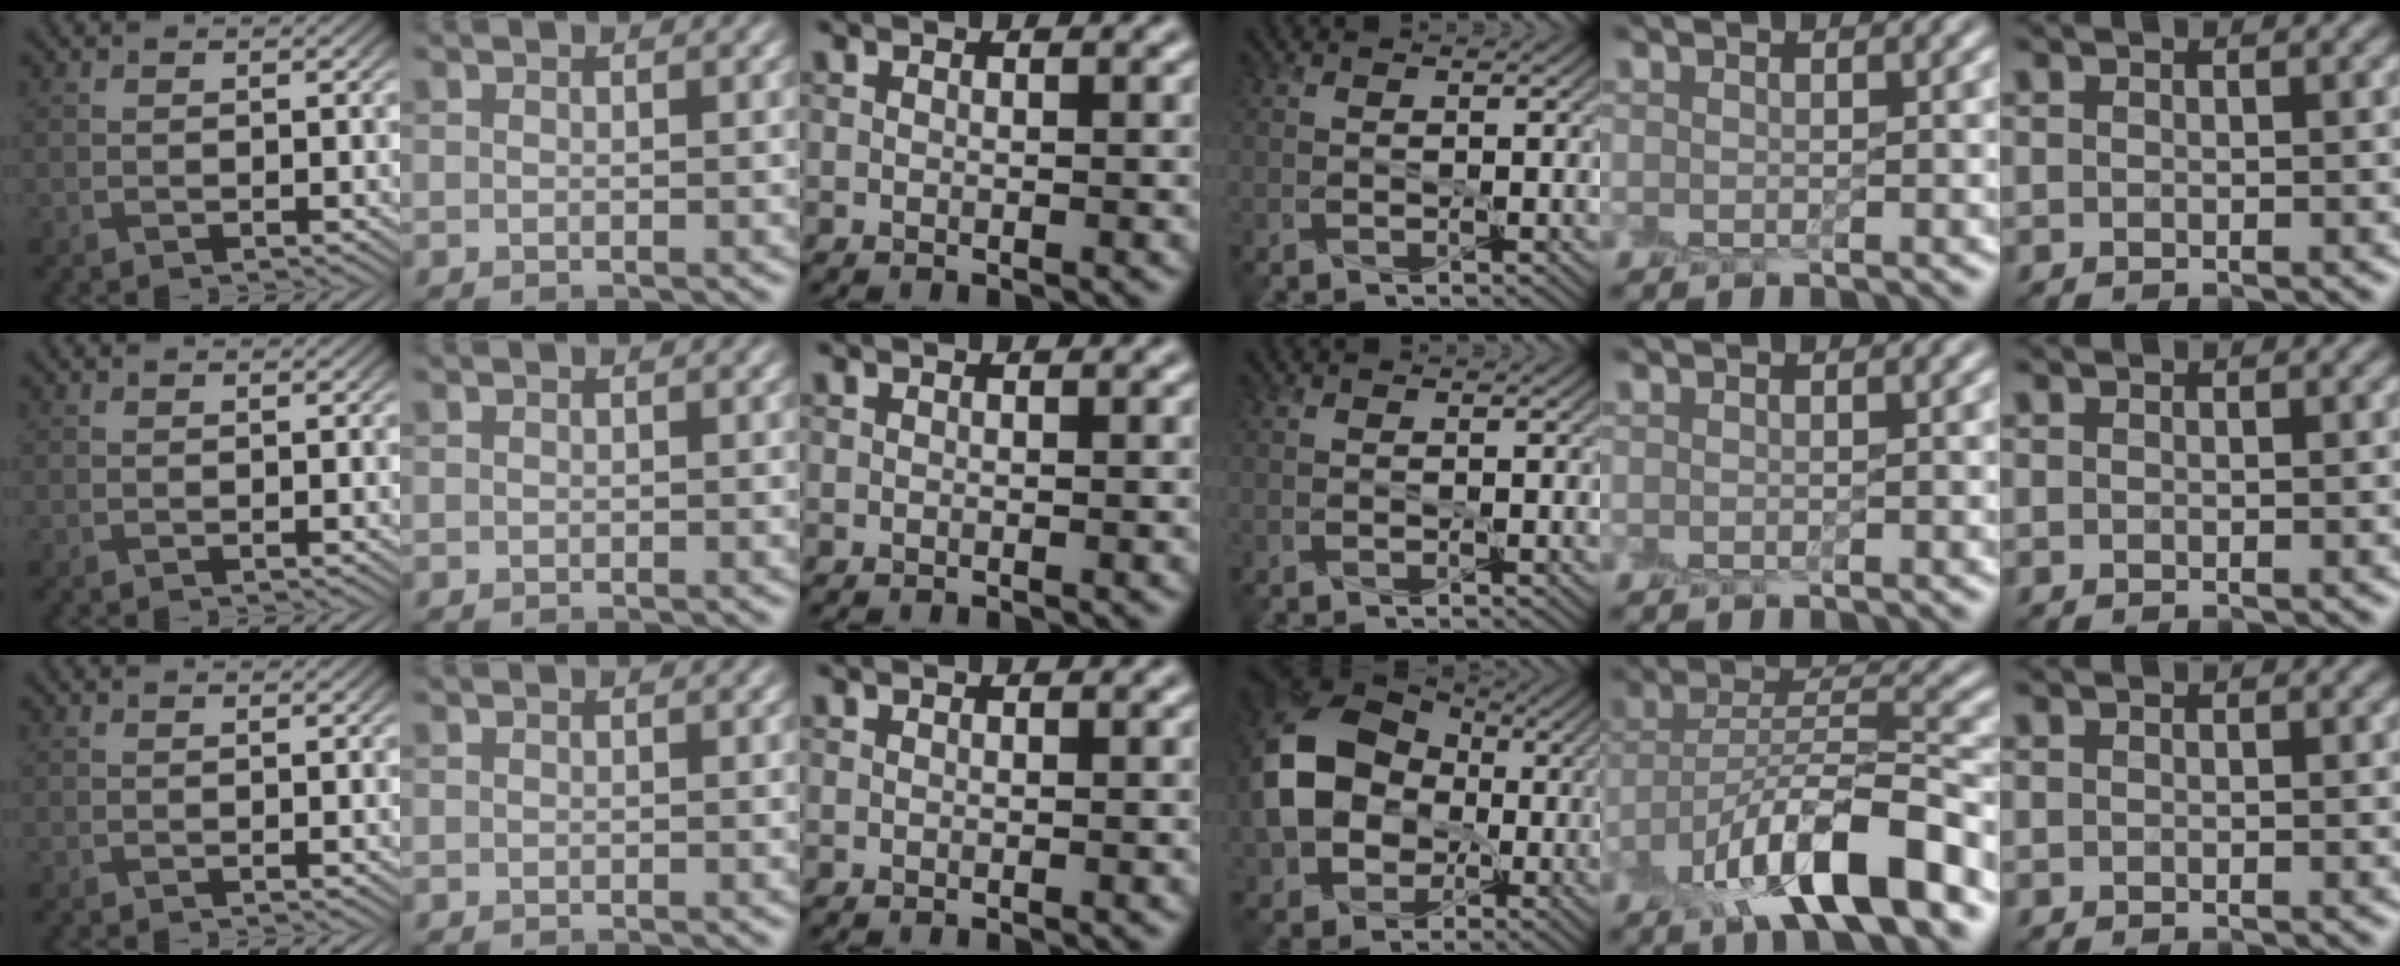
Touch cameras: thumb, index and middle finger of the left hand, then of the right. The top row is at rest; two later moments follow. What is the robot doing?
{"motion": "peel", "object": "postage stamp"}